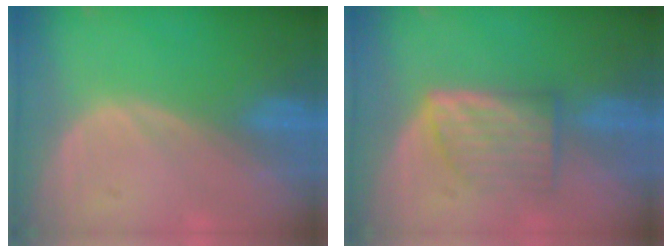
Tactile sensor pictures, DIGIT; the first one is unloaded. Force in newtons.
{"total": 6.2, "press": 5.9, "slide": 1.9}